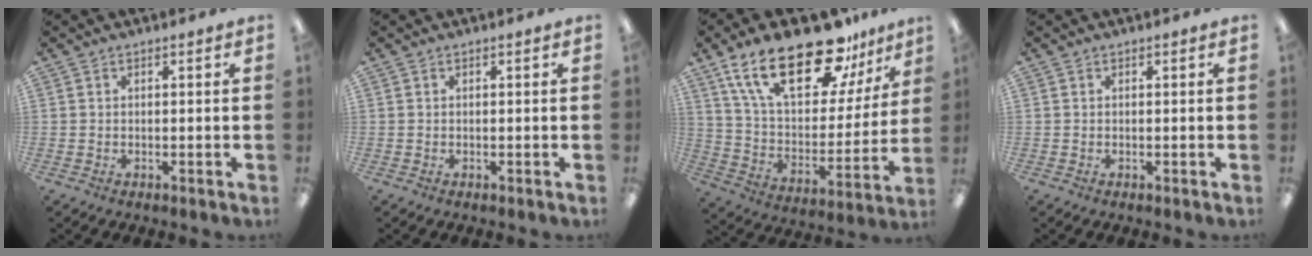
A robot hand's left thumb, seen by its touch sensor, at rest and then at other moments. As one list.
[{"total": 0.0}, {"total": 25.9, "force": [17.2, 10.8, 16.1], "torque": [-0.274, -0.095, 0.297]}, {"total": 0.0}]